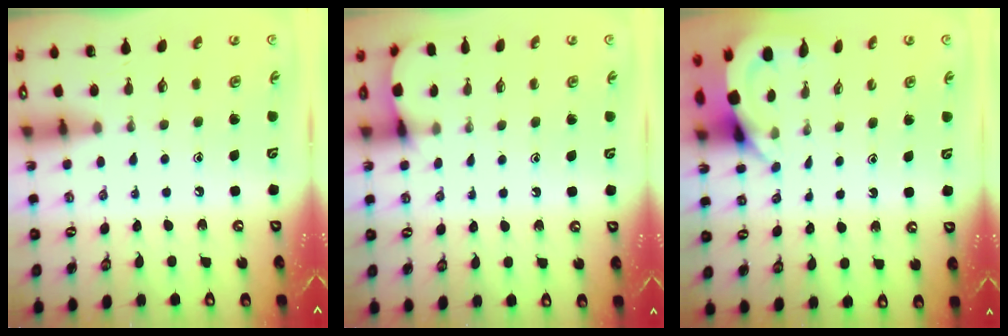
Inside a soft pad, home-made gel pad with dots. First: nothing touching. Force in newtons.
{"total": 3.9, "press": 3.9, "slide": 0.3}
{"total": 3.9, "press": 3.9, "slide": 0.2}